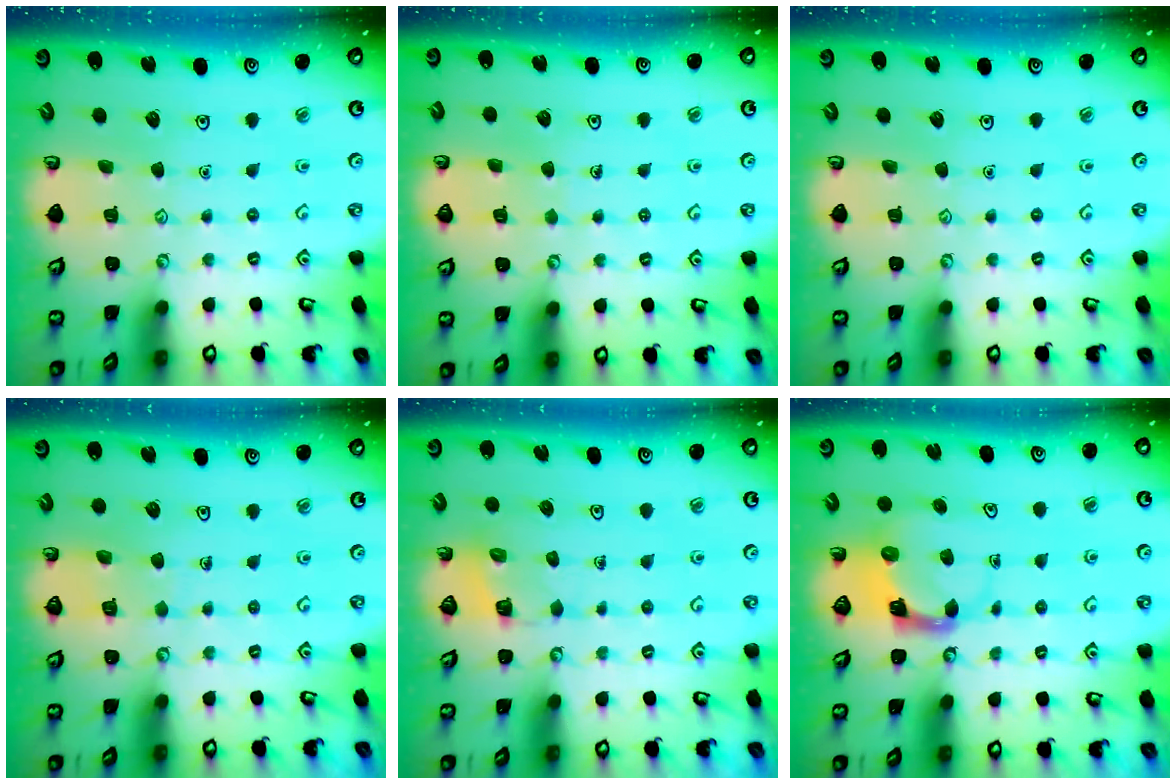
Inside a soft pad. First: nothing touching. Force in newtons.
{"total": 3.8, "press": 3.8, "slide": 0.3}
{"total": 0.0}
{"total": 4.2, "press": 4.2, "slide": 0.2}
{"total": 4.7, "press": 4.7, "slide": 0.2}
{"total": 3.8, "press": 3.7, "slide": 0.7}